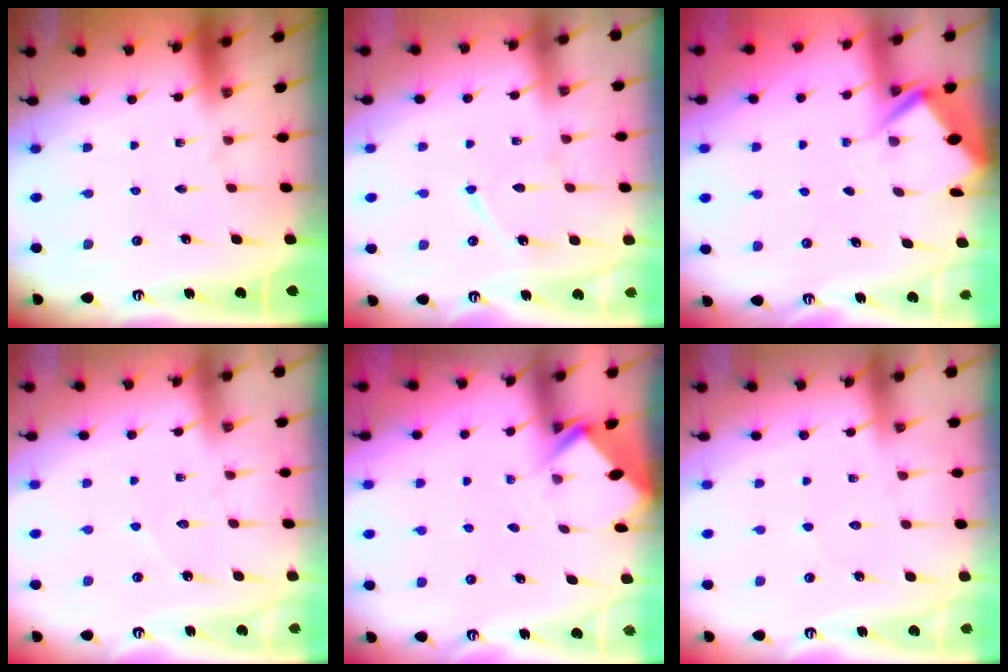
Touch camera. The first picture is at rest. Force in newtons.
{"total": 7.1, "press": 7.1, "slide": 0.7}
{"total": 3.8, "press": 3.8, "slide": 0.4}
{"total": 4.8, "press": 4.7, "slide": 0.4}
{"total": 2.7, "press": 2.7, "slide": 0.2}
{"total": 3.9, "press": 3.9, "slide": 0.4}